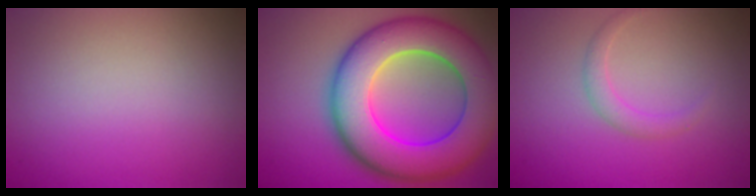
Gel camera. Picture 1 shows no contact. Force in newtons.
{"total": 12.5, "press": 12.5, "slide": 0.3}
{"total": 1.4, "press": 1.4, "slide": 0.0}